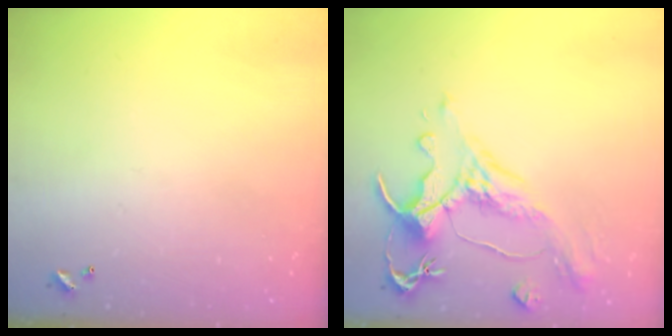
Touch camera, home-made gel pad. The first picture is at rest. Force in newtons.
{"total": 1.5, "press": 0.1, "slide": 1.5}